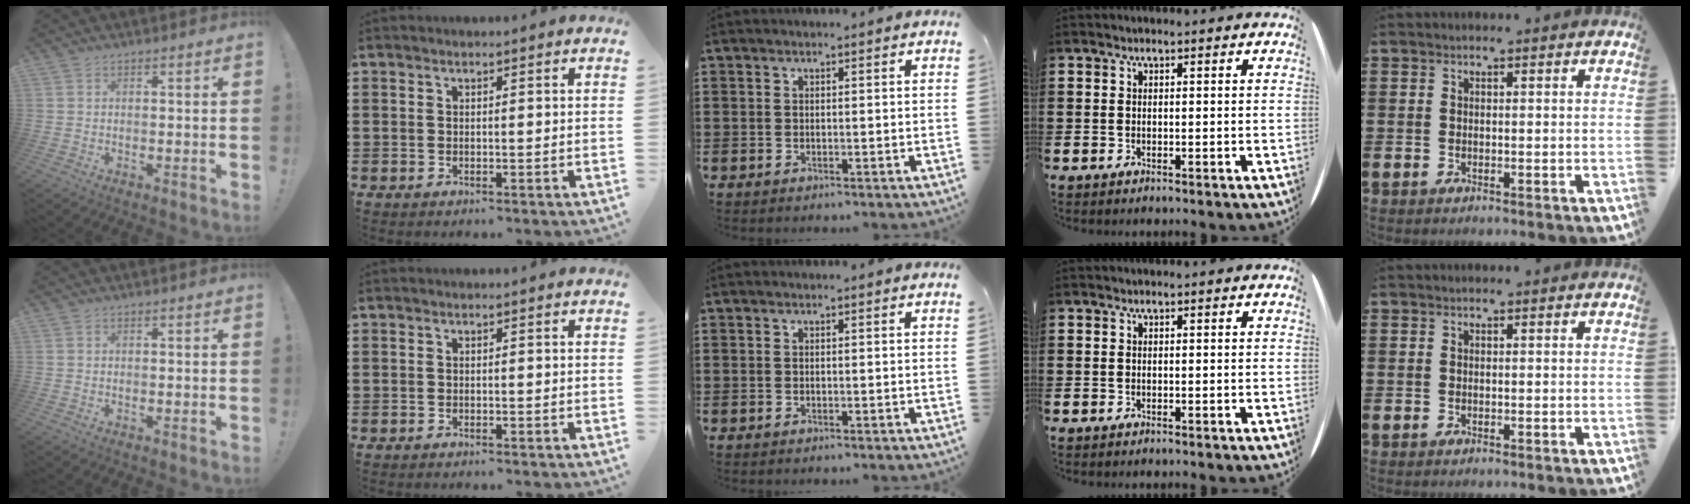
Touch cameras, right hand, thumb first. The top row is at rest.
{"index": {"total": 0.6, "force": [-0.6, -0.1, 0.0], "torque": [-0.001, -0.003, -0.012]}}